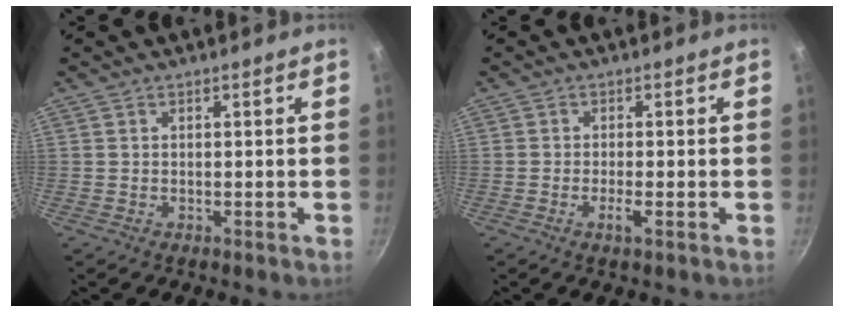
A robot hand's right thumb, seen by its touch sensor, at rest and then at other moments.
{"total": 2.2, "force": [-0.9, 0.4, 2.0], "torque": [-0.041, 0.005, -0.019]}